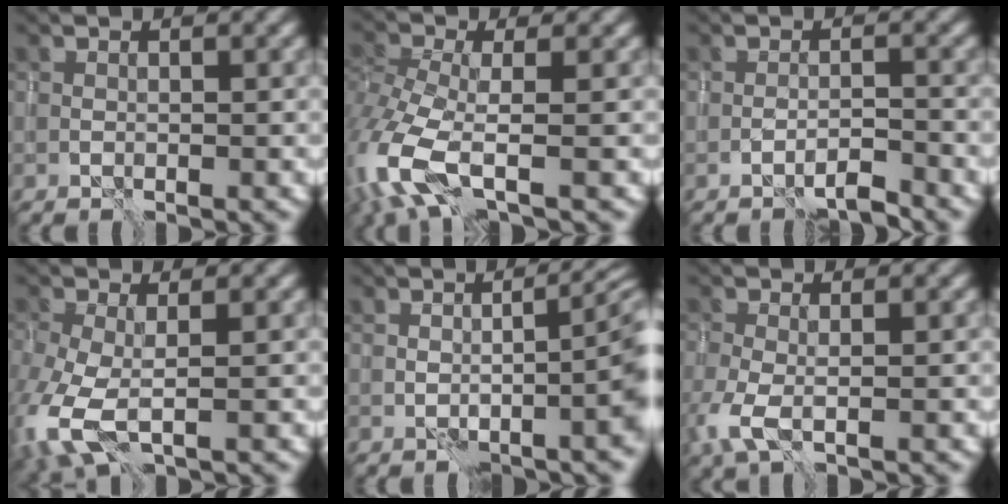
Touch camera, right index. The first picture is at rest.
{"total": 8.0, "force": [-3.6, 3.3, 6.3], "torque": [-0.160, -0.015, -0.084]}
{"total": 1.7, "force": [-1.5, 0.0, 0.7], "torque": [-0.006, 0.007, -0.030]}
{"total": 5.8, "force": [-1.8, 2.8, 4.7], "torque": [-0.134, -0.021, -0.038]}
{"total": 6.8, "force": [-0.6, 2.3, 6.4], "torque": [-0.056, 0.009, -0.007]}
{"total": 3.1, "force": [-1.0, 1.2, 2.6], "torque": [-0.071, -0.006, -0.024]}